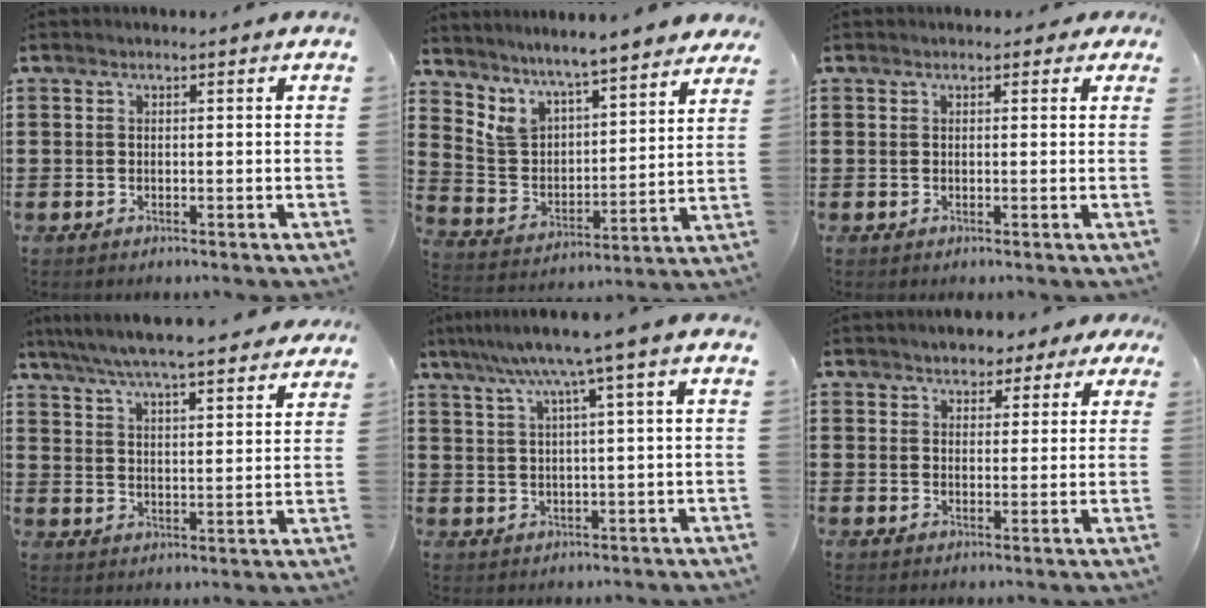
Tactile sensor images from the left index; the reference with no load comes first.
{"total": 6.3, "force": [6.0, 1.1, 1.4], "torque": [-0.064, -0.046, 0.102]}
{"total": 1.0, "force": [0.4, 0.7, 0.5], "torque": [-0.005, 0.004, 0.004]}
{"total": 6.2, "force": [5.8, 0.0, 2.1], "torque": [-0.065, -0.029, 0.100]}
{"total": 6.1, "force": [3.0, -0.4, 5.2], "torque": [-0.112, -0.007, 0.045]}
{"total": 3.1, "force": [2.4, 1.9, 0.5], "torque": [-0.017, -0.001, 0.041]}